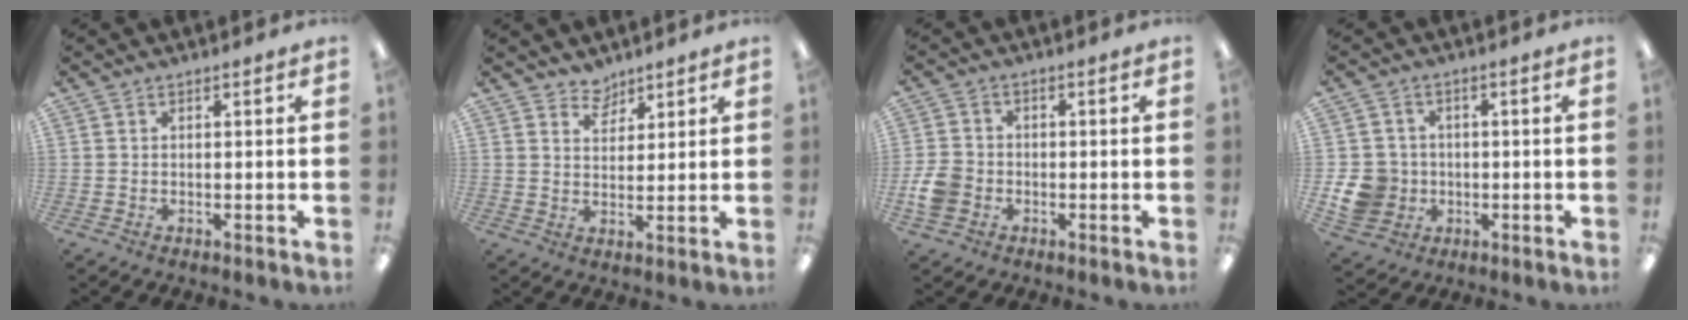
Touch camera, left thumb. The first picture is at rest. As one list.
[{"total": 4.7, "force": [4.2, 2.2, 0.2], "torque": [-0.002, -0.026, 0.077]}, {"total": 5.9, "force": [-1.8, 4.8, 3.0], "torque": [-0.059, 0.014, -0.031]}, {"total": 8.8, "force": [-1.3, 8.1, 3.1], "torque": [-0.075, 0.013, -0.019]}]